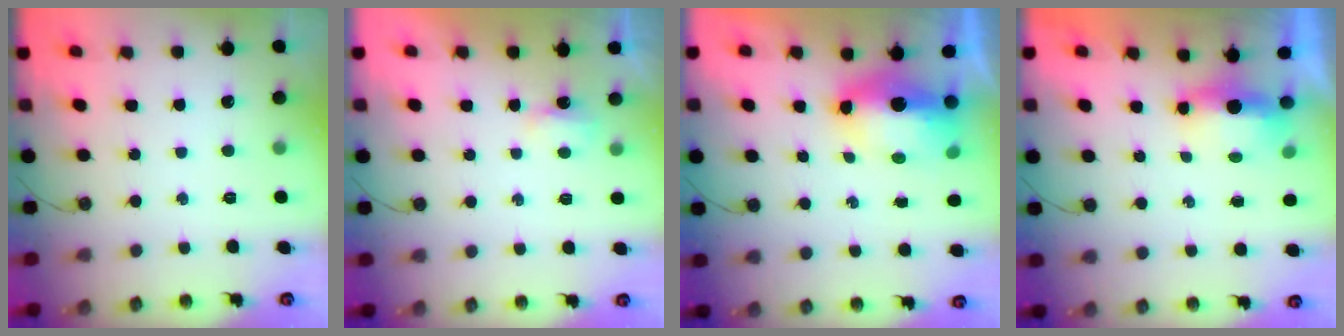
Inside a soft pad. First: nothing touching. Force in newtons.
{"total": 3.1, "press": 3.0, "slide": 0.6}
{"total": 9.5, "press": 9.4, "slide": 1.5}
{"total": 6.1, "press": 5.3, "slide": 3.0}